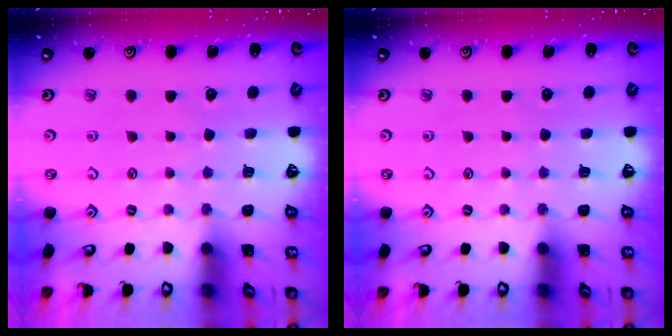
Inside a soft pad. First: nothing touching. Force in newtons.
{"total": 0.0}